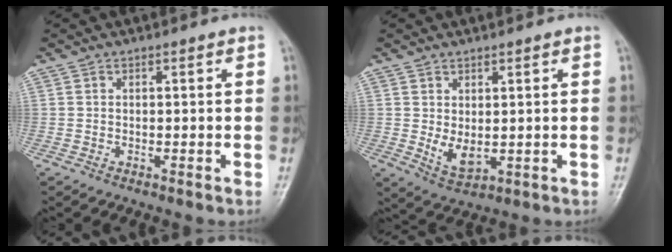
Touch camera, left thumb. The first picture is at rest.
{"total": 5.4, "force": [0.7, 2.9, 4.5], "torque": [-0.070, -0.012, 0.026]}